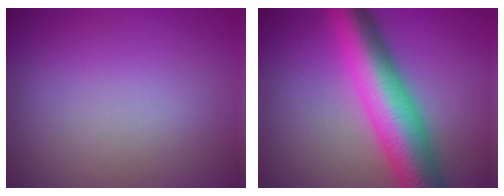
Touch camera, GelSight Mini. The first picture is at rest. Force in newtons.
{"total": 9.2, "press": 9.2, "slide": 0.3}